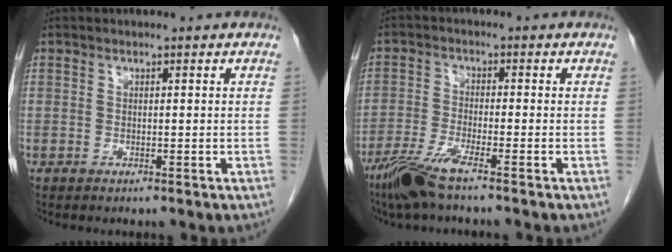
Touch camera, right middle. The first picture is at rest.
{"total": 6.0, "force": [-4.3, 0.0, 4.1], "torque": [-0.091, -0.018, -0.090]}